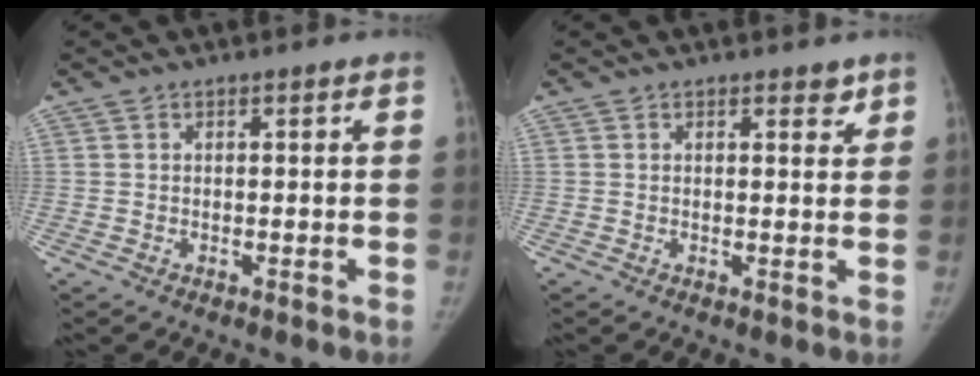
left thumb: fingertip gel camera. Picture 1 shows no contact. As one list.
[{"total": 1.7, "force": [1.3, 0.9, 0.7], "torque": [0.008, -0.007, 0.014]}]